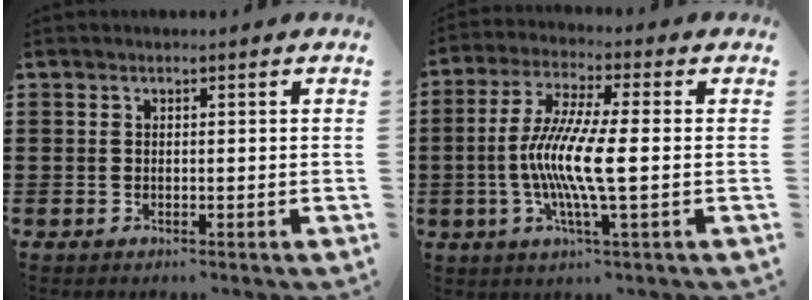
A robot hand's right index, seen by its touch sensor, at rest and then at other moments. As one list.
[{"total": 9.5, "force": [-1.2, 0.7, 9.4], "torque": [-0.201, -0.019, -0.033]}]